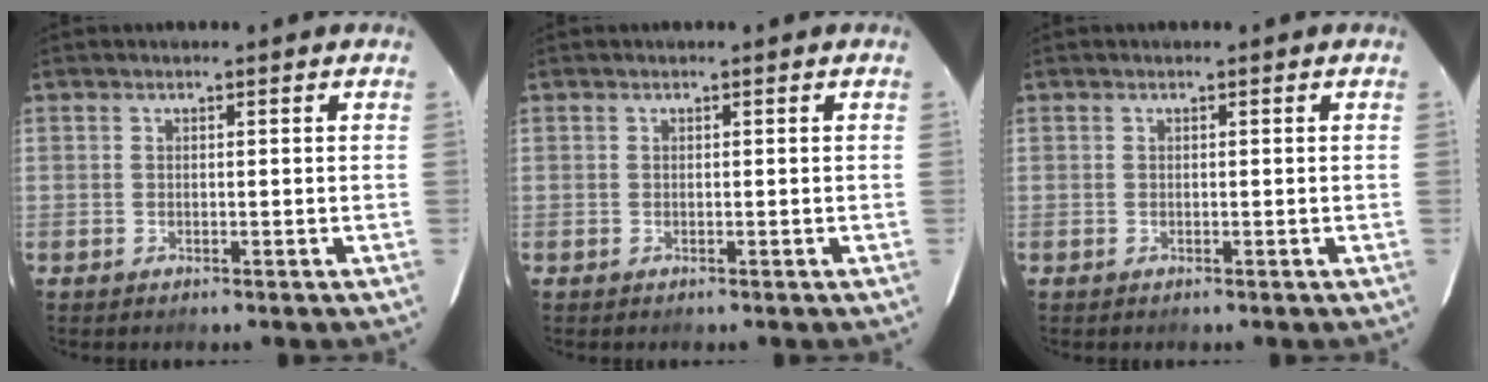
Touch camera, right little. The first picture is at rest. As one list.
[{"total": 0.0}, {"total": 0.0}]